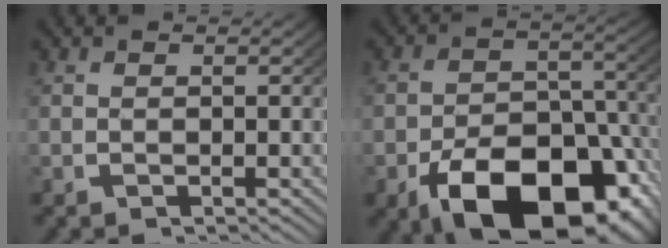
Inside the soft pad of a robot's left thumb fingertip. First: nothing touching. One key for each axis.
{"total": 14.7, "fx": -6.4, "fy": 8.6, "fz": 10.0, "tx": -0.165, "ty": -0.059, "tz": -0.072}